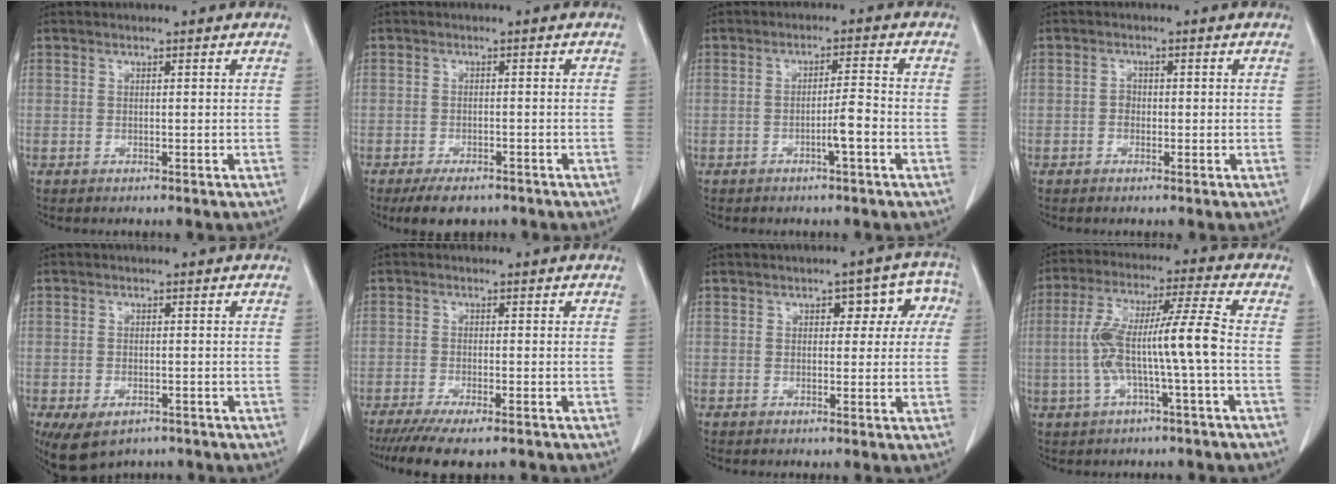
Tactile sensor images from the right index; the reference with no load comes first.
{"total": 5.0, "force": [-3.9, 2.1, 2.4], "torque": [-0.039, -0.005, -0.057]}
{"total": 3.6, "force": [-1.4, -0.1, 3.3], "torque": [-0.051, 0.001, -0.024]}
{"total": 1.2, "force": [-0.2, 1.1, 0.6], "torque": [-0.006, 0.005, -0.004]}
{"total": 6.5, "force": [-4.1, 3.5, 3.6], "torque": [-0.063, -0.007, -0.057]}
{"total": 10.3, "force": [-8.4, 1.6, 5.7], "torque": [-0.077, -0.018, -0.126]}
{"total": 6.1, "force": [1.4, 3.4, 4.8], "torque": [-0.038, 0.036, 0.014]}
{"total": 10.8, "force": [-1.7, -0.1, 10.7], "torque": [-0.212, 0.028, -0.032]}